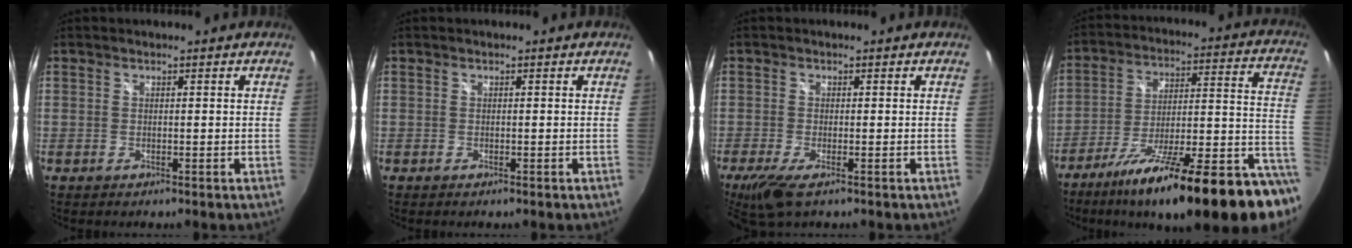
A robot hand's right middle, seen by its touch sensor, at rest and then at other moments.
{"total": 0.0}
{"total": 5.0, "force": [-3.0, 0.9, 4.0], "torque": [-0.089, -0.021, -0.054]}
{"total": 29.3, "force": [-18.2, 4.6, 22.4], "torque": [-0.296, -0.034, -0.269]}